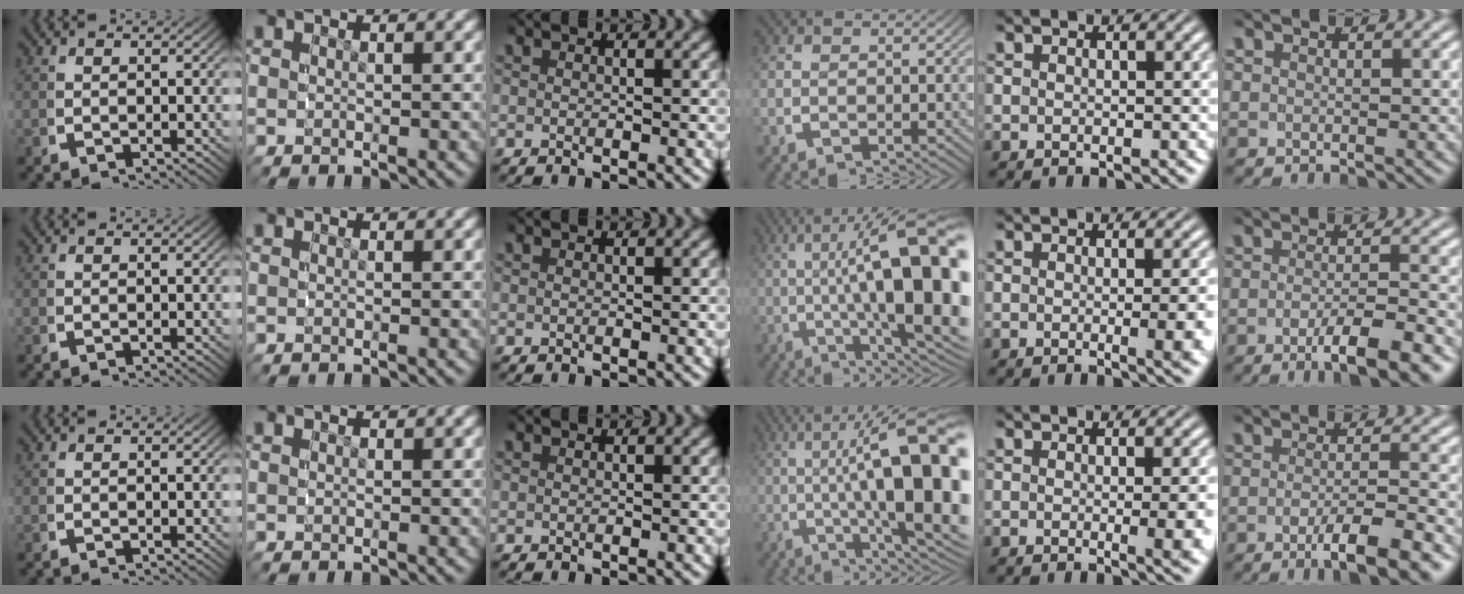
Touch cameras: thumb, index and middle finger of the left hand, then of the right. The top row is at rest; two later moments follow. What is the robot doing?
{"motion": "grasp_and_lifting", "object": "dispenser bottle"}